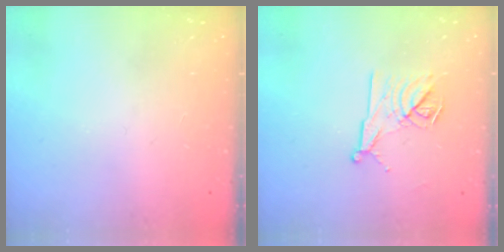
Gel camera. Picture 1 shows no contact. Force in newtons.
{"total": 11.3, "press": 11.3, "slide": 0.4}